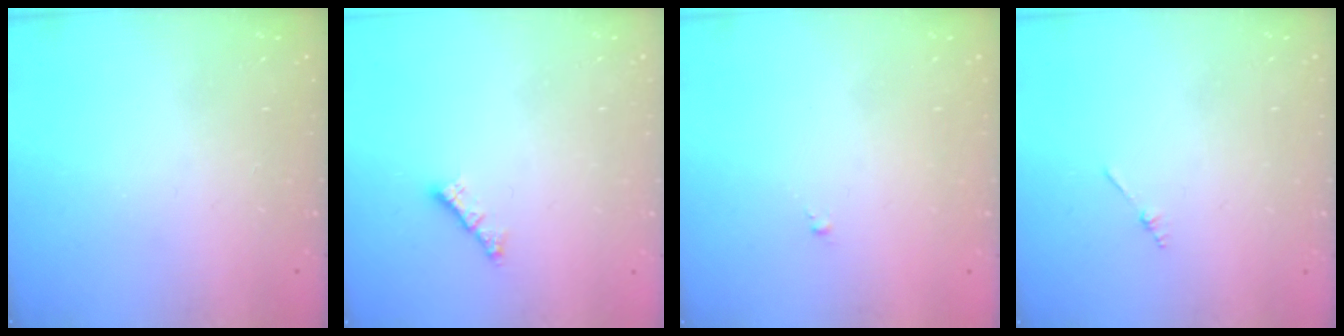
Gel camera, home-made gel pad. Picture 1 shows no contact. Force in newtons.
{"total": 1.2, "press": 1.2, "slide": 0.3}
{"total": 0.0}
{"total": 1.3, "press": 1.3, "slide": 0.3}